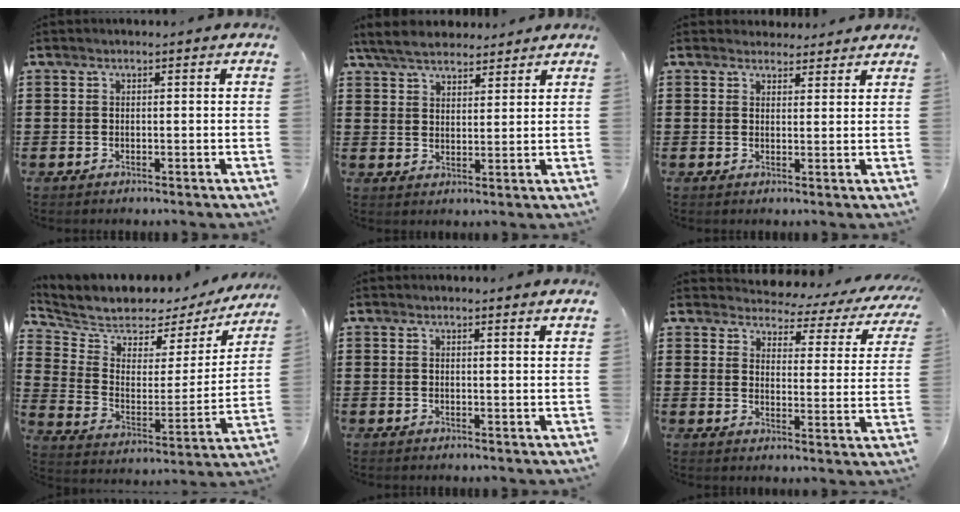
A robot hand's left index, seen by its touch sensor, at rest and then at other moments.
{"total": 5.5, "force": [5.0, 1.8, 1.5], "torque": [-0.048, -0.003, 0.093]}
{"total": 2.7, "force": [2.6, 0.9, 0.1], "torque": [0.000, -0.005, 0.048]}
{"total": 4.8, "force": [4.5, 1.8, 0.0], "torque": [-0.039, -0.041, 0.071]}
{"total": 1.1, "force": [0.9, -0.2, 0.6], "torque": [-0.013, -0.002, 0.018]}
{"total": 3.0, "force": [2.7, 1.0, 0.7], "torque": [-0.027, -0.025, 0.037]}